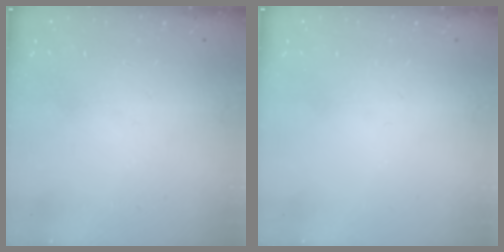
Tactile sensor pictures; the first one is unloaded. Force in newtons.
{"total": 0.0}